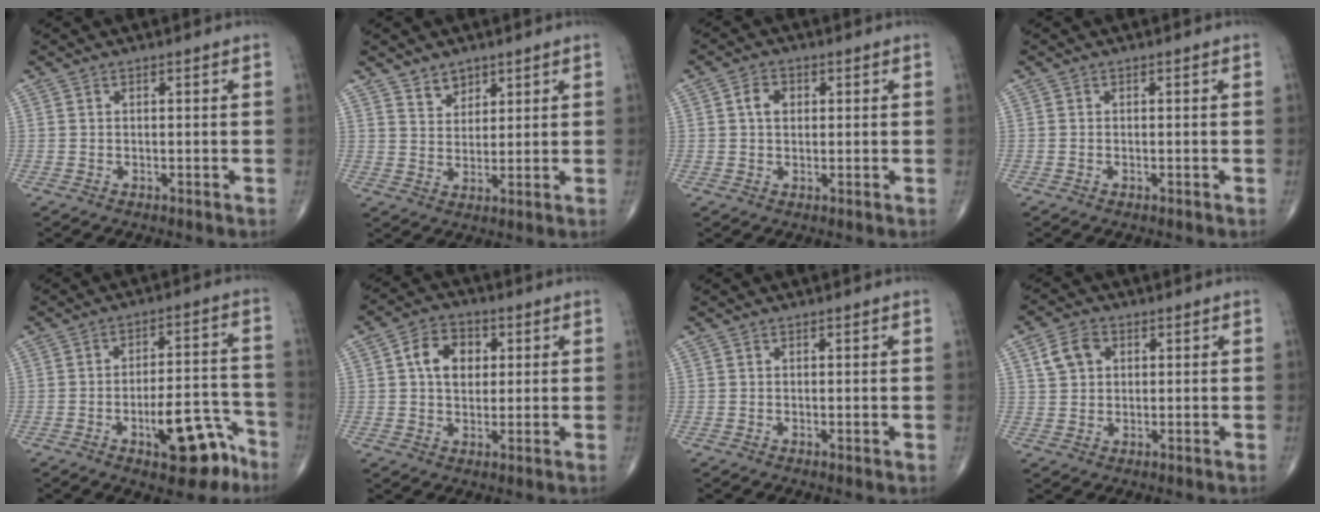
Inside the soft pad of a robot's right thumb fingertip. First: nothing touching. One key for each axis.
{"total": 4.1, "fx": 3.1, "fy": 2.5, "fz": 1.0, "tx": 0.006, "ty": -0.026, "tz": 0.057}
{"total": 3.5, "fx": 0.8, "fy": 2.6, "fz": 2.2, "tx": -0.032, "ty": 0.006, "tz": 0.010}
{"total": 0.0}
{"total": 12.6, "fx": -6.6, "fy": 4.9, "fz": 9.5, "tx": -0.109, "ty": 0.054, "tz": -0.091}
{"total": 8.1, "fx": 1.9, "fy": 5.9, "fz": 5.2, "tx": -0.058, "ty": 0.005, "tz": 0.025}
{"total": 0.5, "fx": 0.1, "fy": 0.1, "fz": 0.5, "tx": -0.008, "ty": -0.003, "tz": 0.000}
{"total": 5.5, "fx": 1.9, "fy": 4.2, "fz": 3.0, "tx": -0.042, "ty": 0.003, "tz": 0.033}